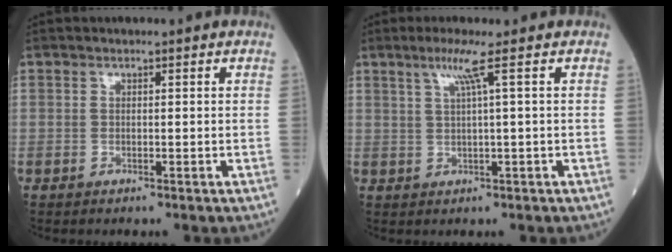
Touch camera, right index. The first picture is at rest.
{"total": 3.5, "force": [1.7, -1.1, 2.9], "torque": [-0.064, -0.001, 0.037]}